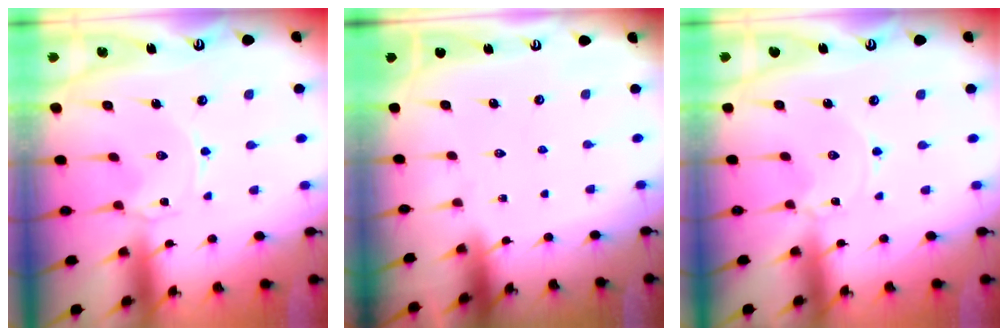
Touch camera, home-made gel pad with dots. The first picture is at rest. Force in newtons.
{"total": 0.0}
{"total": 0.0}